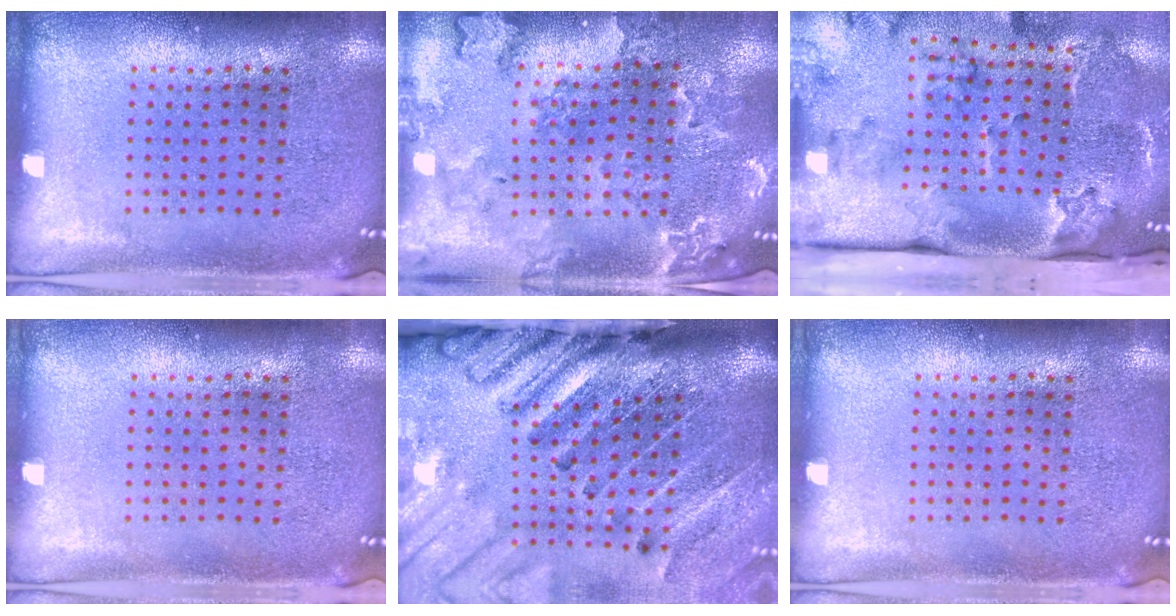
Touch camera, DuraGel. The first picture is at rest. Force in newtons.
{"total": 1.9, "press": 1.9, "slide": 0.3}
{"total": 4.1, "press": 2.7, "slide": 3.0}
{"total": 0.0}
{"total": 4.7, "press": 3.4, "slide": 3.2}
{"total": 0.0}